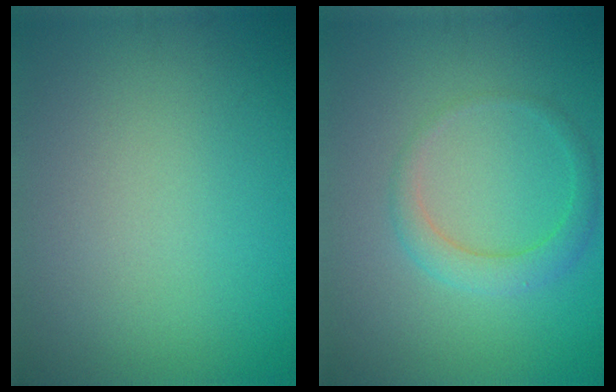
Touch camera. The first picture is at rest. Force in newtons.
{"total": 2.4, "press": 2.4, "slide": 0.1}